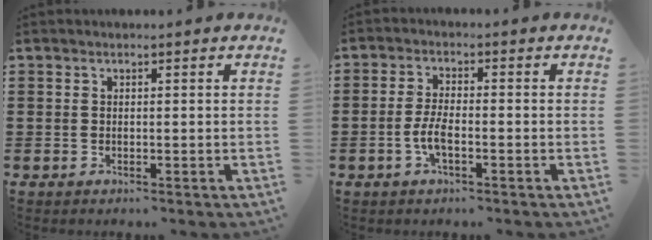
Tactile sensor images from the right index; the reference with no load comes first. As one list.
[{"total": 4.0, "force": [-1.4, 1.2, 3.6], "torque": [-0.083, -0.003, -0.031]}]